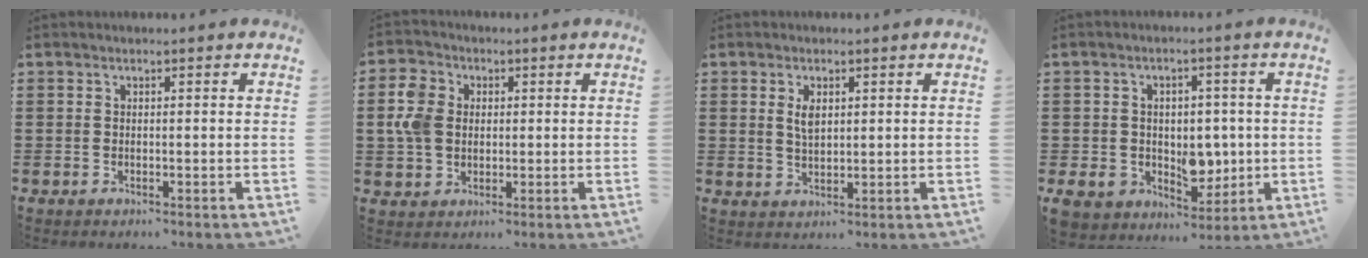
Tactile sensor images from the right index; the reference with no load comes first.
{"total": 5.9, "force": [0.6, 4.9, 3.3], "torque": [-0.097, 0.008, 0.004]}
{"total": 2.9, "force": [1.0, 1.4, 2.4], "torque": [-0.044, 0.002, 0.014]}
{"total": 6.4, "force": [0.0, 6.0, 2.4], "torque": [-0.061, -0.003, 0.010]}